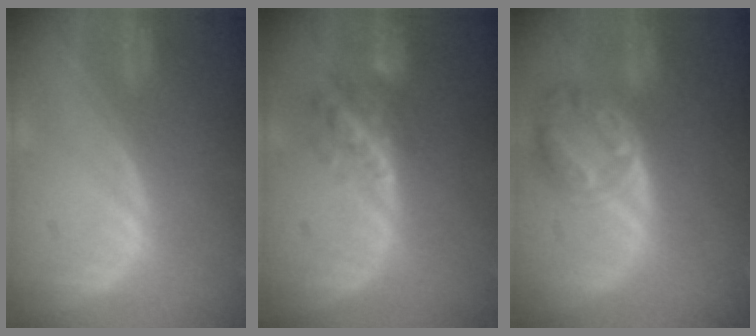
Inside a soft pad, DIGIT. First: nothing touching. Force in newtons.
{"total": 5.8, "press": 5.6, "slide": 1.4}
{"total": 8.2, "press": 7.1, "slide": 4.1}